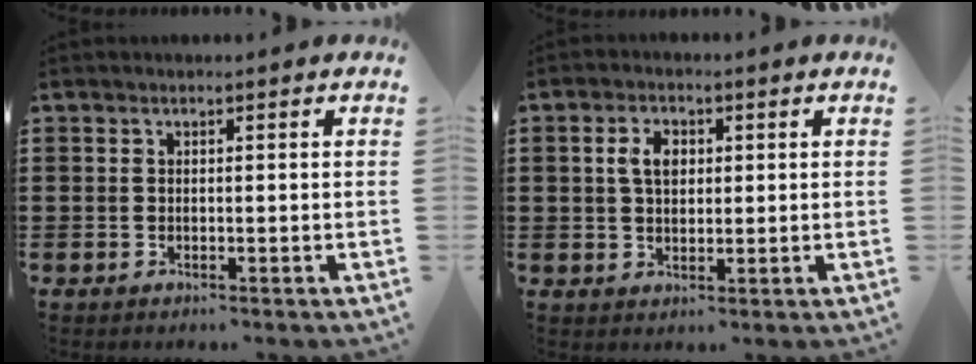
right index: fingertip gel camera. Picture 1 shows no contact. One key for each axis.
{"total": 4.1, "fx": 0.8, "fy": 2.5, "fz": 3.1, "tx": -0.068, "ty": 0.014, "tz": 0.012}